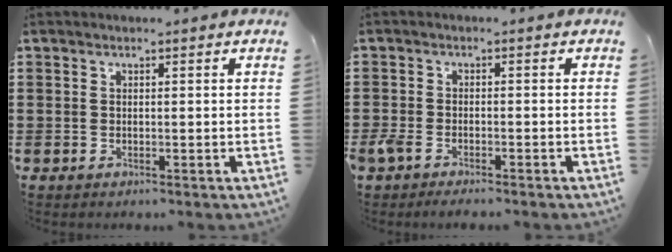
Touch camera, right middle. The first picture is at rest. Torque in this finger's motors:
{"motor_torque": [0.39, -0.15, 0.30, 0.04]}